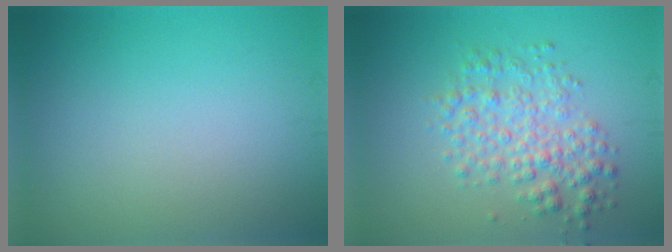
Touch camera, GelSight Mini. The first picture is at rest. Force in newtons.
{"total": 4.0, "press": 4.0, "slide": 0.0}